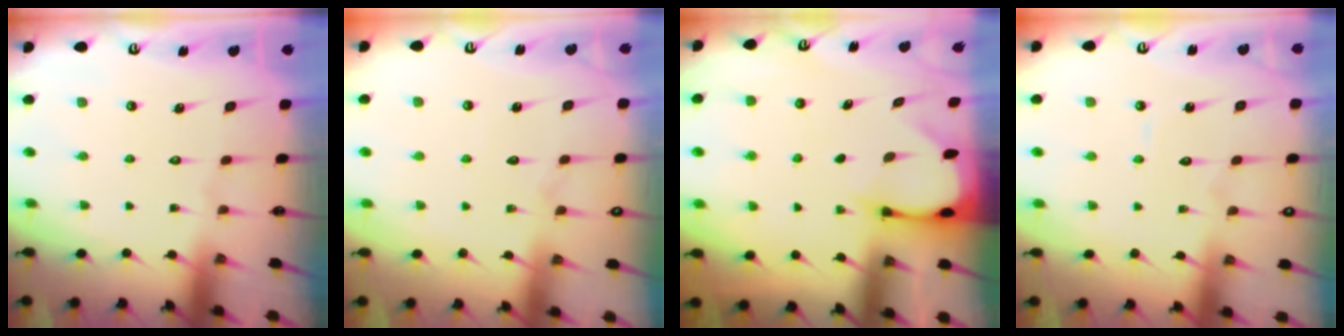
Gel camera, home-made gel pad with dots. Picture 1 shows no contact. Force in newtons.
{"total": 4.9, "press": 4.9, "slide": 0.5}
{"total": 2.7, "press": 2.7, "slide": 0.3}
{"total": 3.8, "press": 3.8, "slide": 0.1}